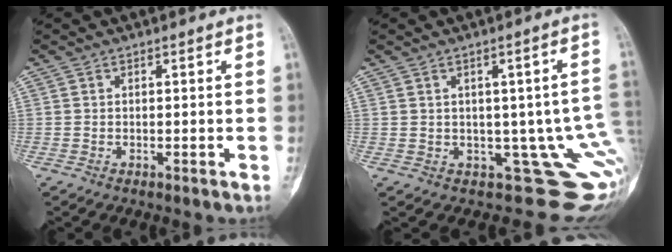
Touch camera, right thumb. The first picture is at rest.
{"total": 12.8, "force": [-0.6, 6.5, 11.1], "torque": [-0.102, -0.014, 0.006]}